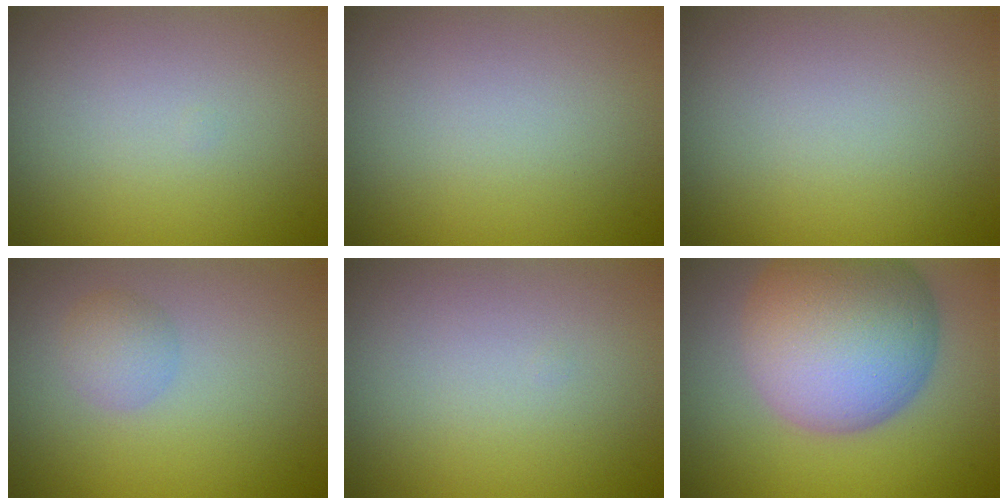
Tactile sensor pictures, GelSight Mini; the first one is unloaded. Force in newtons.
{"total": 0.0}
{"total": 0.0}
{"total": 1.8, "press": 1.8, "slide": 0.0}
{"total": 0.0}
{"total": 12.4, "press": 12.4, "slide": 0.7}